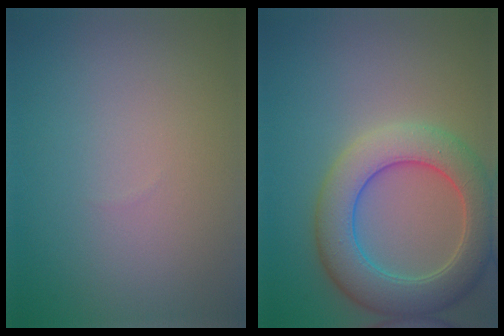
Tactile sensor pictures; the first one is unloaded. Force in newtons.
{"total": 7.0, "press": 7.0, "slide": 0.7}